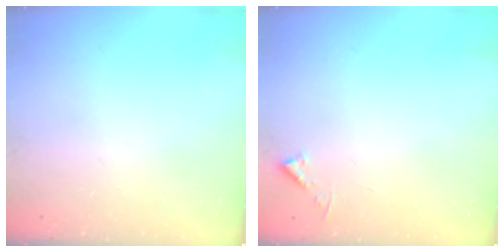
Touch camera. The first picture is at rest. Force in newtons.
{"total": 4.0, "press": 4.0, "slide": 0.4}